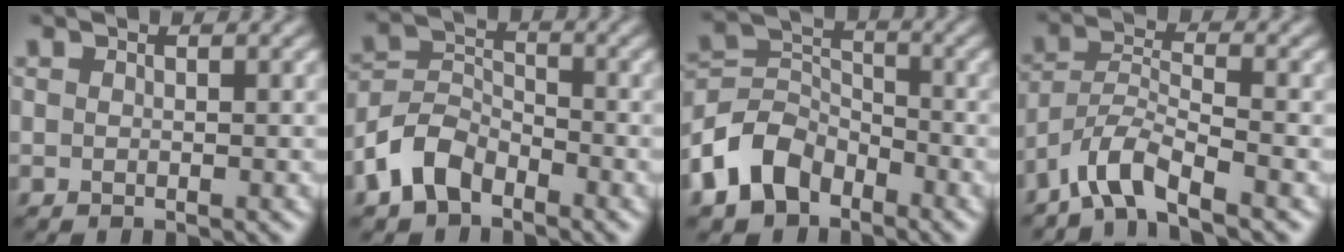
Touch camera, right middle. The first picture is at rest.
{"total": 4.7, "force": [-3.0, 2.9, 2.2], "torque": [-0.047, 0.006, -0.071]}
{"total": 6.1, "force": [-3.6, 4.2, 2.6], "torque": [-0.051, 0.002, -0.084]}
{"total": 4.4, "force": [-3.5, 0.8, 2.5], "torque": [-0.047, 0.004, -0.078]}